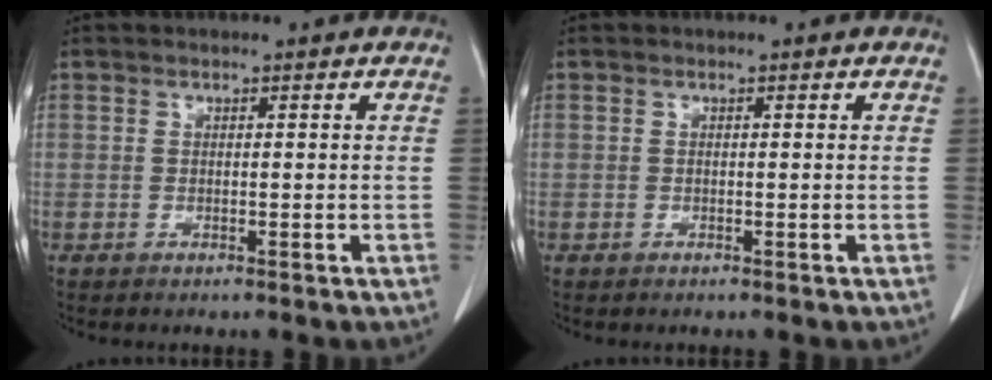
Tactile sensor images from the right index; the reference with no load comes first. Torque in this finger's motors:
{"motor_torque": [0.14, 0.13, 0.10, 0.03]}